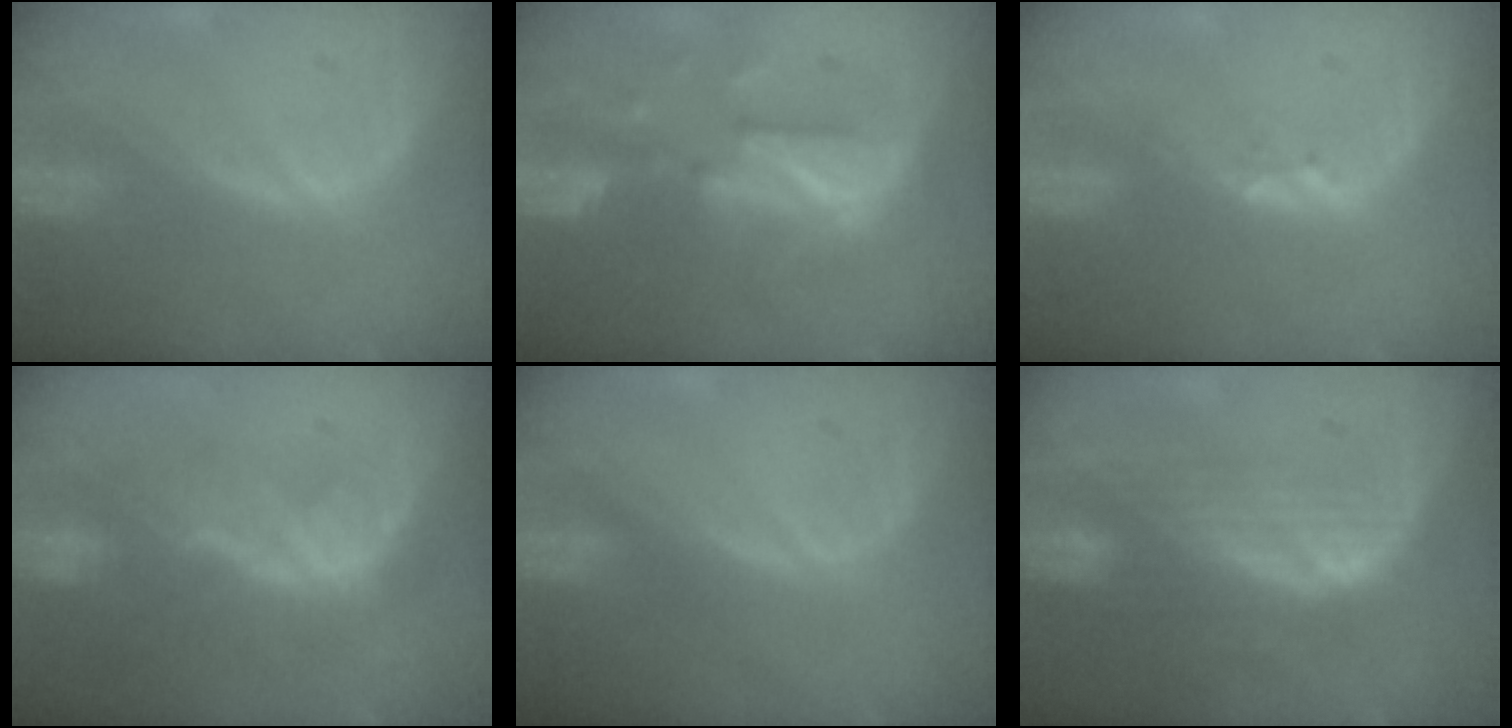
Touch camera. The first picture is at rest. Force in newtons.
{"total": 8.0, "press": 8.0, "slide": 0.8}
{"total": 1.7, "press": 1.5, "slide": 0.9}
{"total": 8.1, "press": 7.4, "slide": 3.5}
{"total": 0.0}
{"total": 7.5, "press": 6.8, "slide": 3.2}